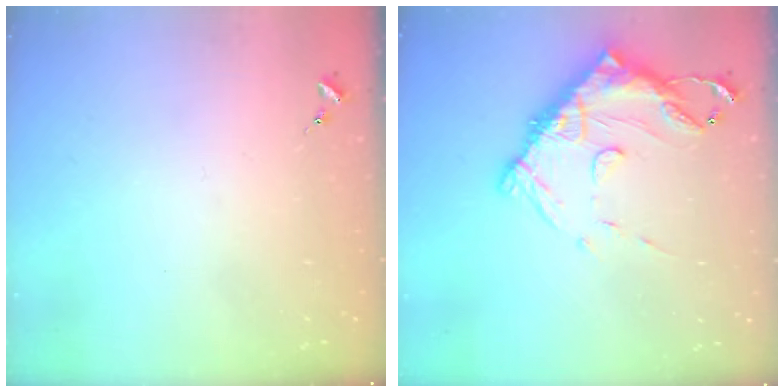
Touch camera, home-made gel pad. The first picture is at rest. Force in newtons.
{"total": 15.0, "press": 14.9, "slide": 1.7}